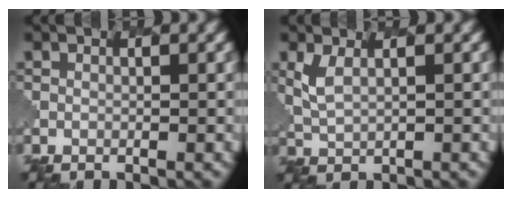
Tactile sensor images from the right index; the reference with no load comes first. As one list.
[{"total": 1.9, "force": [1.2, 0.7, 1.3], "torque": [-0.036, -0.005, 0.028]}]